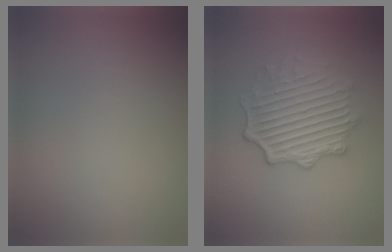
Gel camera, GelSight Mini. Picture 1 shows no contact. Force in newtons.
{"total": 4.9, "press": 4.1, "slide": 2.6}